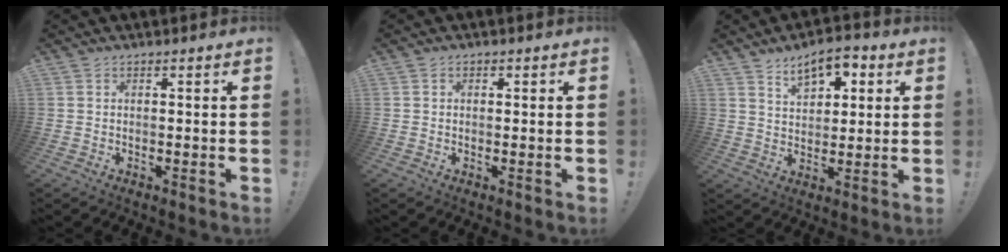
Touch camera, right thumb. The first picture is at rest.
{"total": 0.8, "force": [-0.1, 0.7, 0.4], "torque": [-0.005, 0.004, -0.002]}
{"total": 9.1, "force": [5.5, 5.2, 5.1], "torque": [-0.073, -0.022, 0.099]}